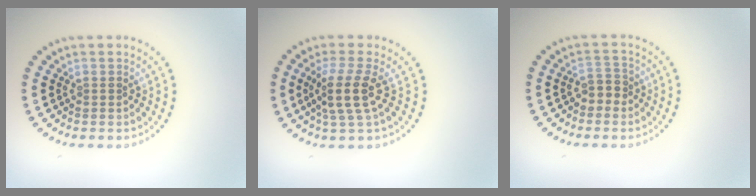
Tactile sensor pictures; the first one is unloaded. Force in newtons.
{"total": 3.4, "press": 2.8, "slide": 2.1}
{"total": 1.8, "press": 1.6, "slide": 0.8}